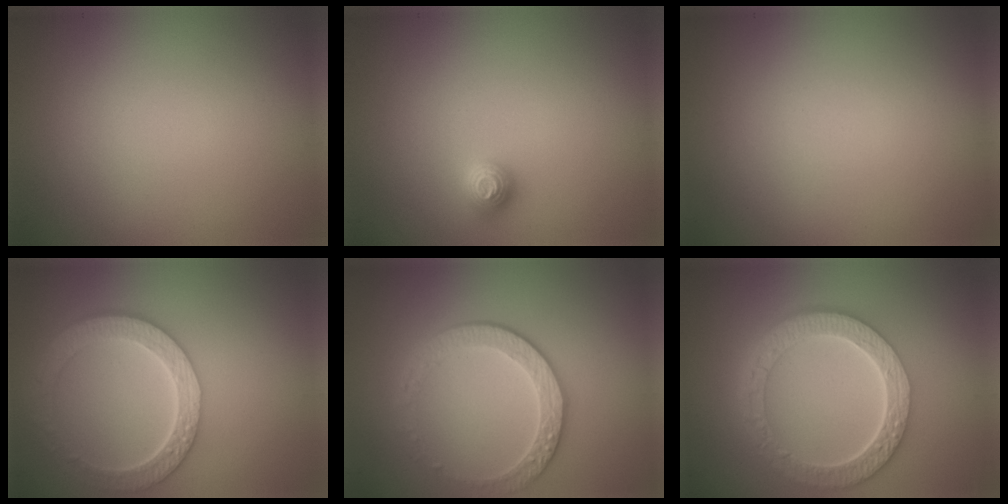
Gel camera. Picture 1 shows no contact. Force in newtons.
{"total": 1.1, "press": 1.1, "slide": 0.2}
{"total": 0.0}
{"total": 5.8, "press": 4.4, "slide": 3.7}
{"total": 2.8, "press": 2.4, "slide": 1.4}
{"total": 6.4, "press": 4.9, "slide": 4.1}